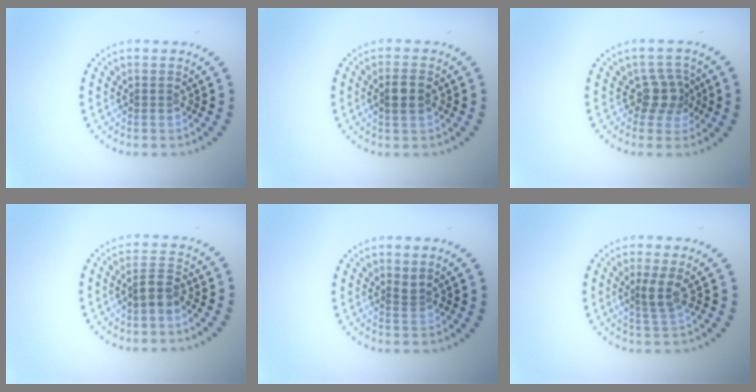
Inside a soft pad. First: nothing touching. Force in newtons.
{"total": 2.0, "press": 2.0, "slide": 0.6}
{"total": 2.7, "press": 2.2, "slide": 1.6}
{"total": 2.1, "press": 1.8, "slide": 0.9}
{"total": 0.7, "press": 0.4, "slide": 0.6}
{"total": 2.2, "press": 1.8, "slide": 1.3}